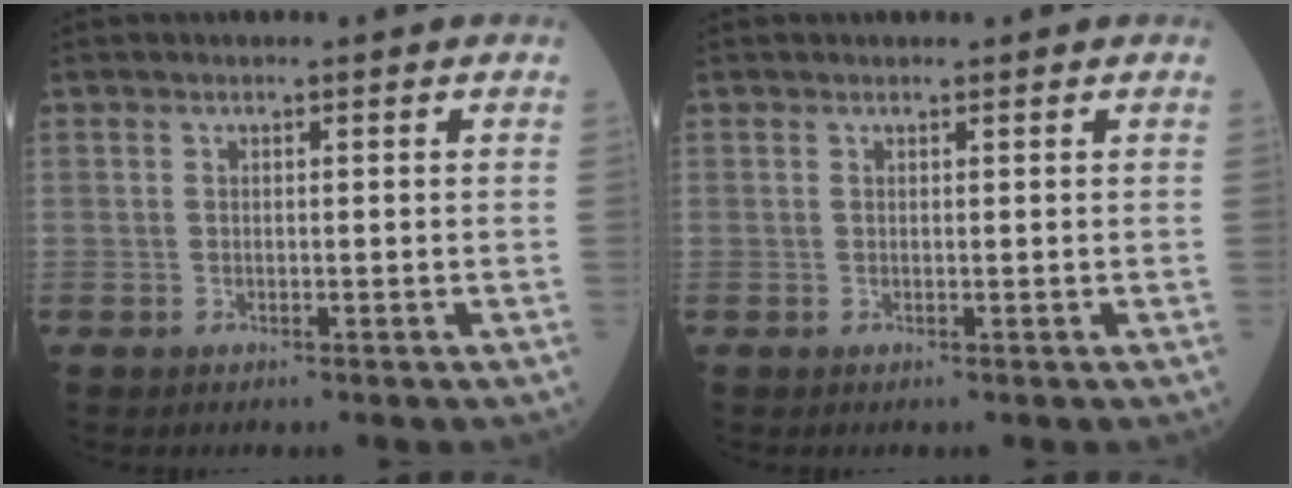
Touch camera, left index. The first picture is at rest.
{"total": 0.8, "force": [0.8, 0.1, 0.1], "torque": [-0.007, 0.006, 0.012]}